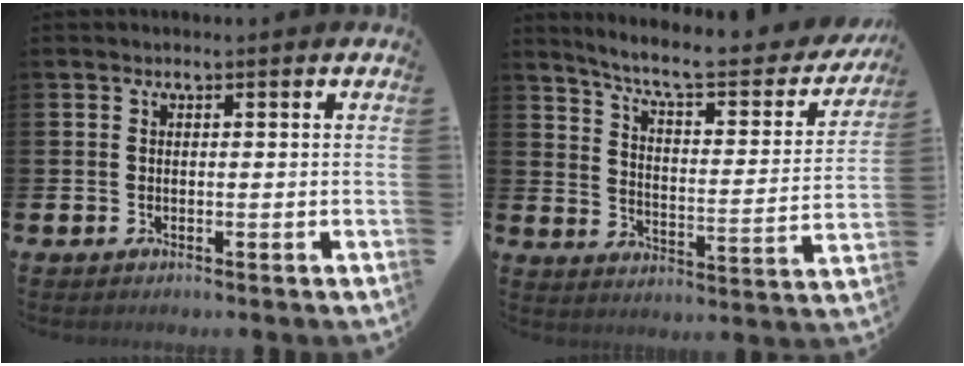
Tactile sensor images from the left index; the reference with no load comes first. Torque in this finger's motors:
{"motor_torque": [0.95, -1.19, 0.52, 0.17]}